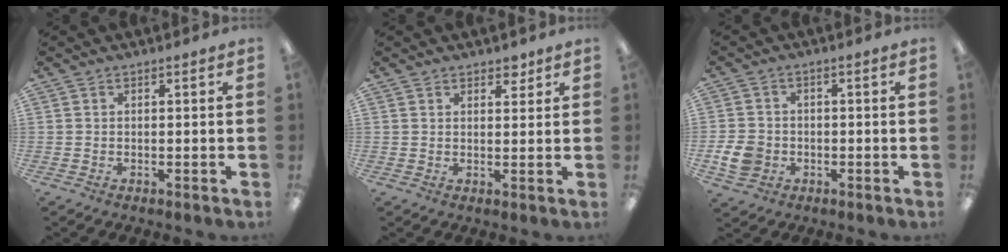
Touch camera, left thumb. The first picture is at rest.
{"total": 2.9, "force": [2.3, 1.6, 0.8], "torque": [0.006, -0.008, 0.038]}
{"total": 6.0, "force": [-1.6, 5.0, 2.9], "torque": [-0.059, 0.006, -0.029]}